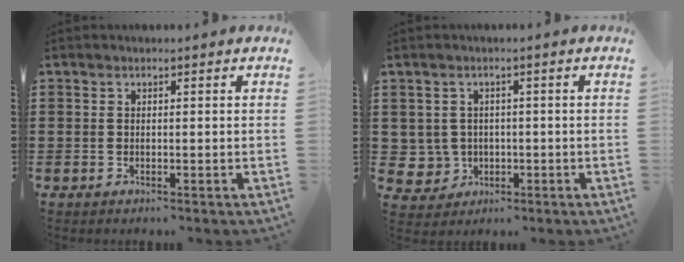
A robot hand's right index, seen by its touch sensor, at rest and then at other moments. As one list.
[{"total": 3.1, "force": [-0.1, 3.1, 0.4], "torque": [-0.031, 0.004, -0.007]}]